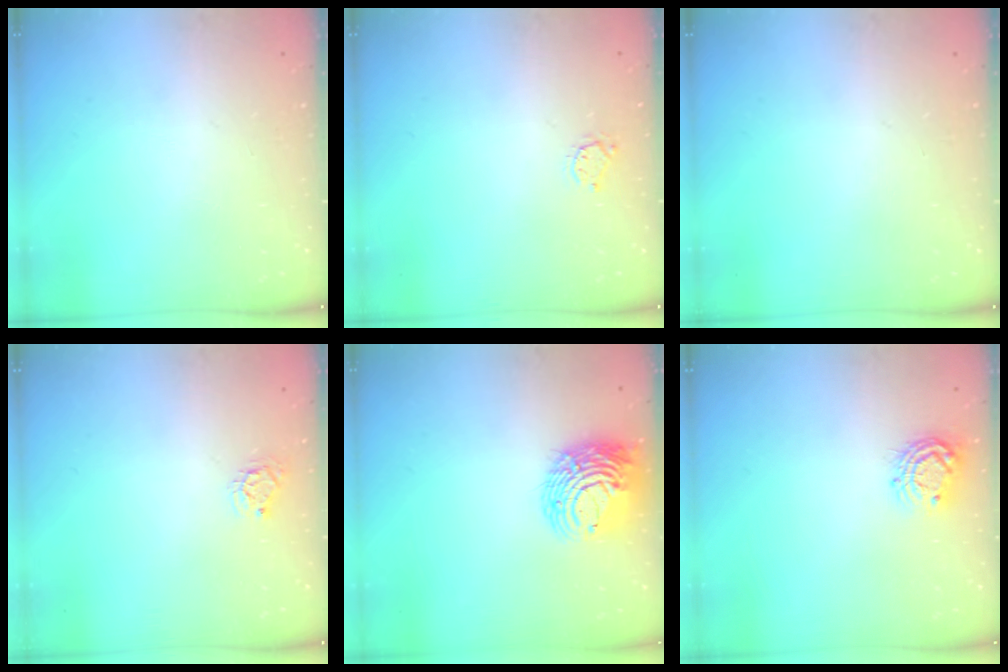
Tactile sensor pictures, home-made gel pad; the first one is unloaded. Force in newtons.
{"total": 3.3, "press": 3.3, "slide": 0.4}
{"total": 0.0}
{"total": 5.7, "press": 5.7, "slide": 0.3}
{"total": 13.5, "press": 13.4, "slide": 1.7}
{"total": 8.5, "press": 8.5, "slide": 0.6}